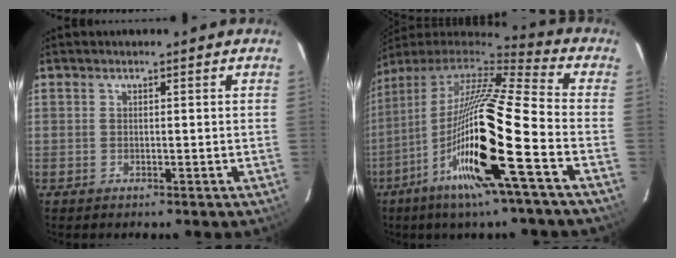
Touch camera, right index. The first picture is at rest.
{"total": 20.4, "force": [-7.6, 0.0, 19.0], "torque": [-0.335, -0.039, -0.153]}